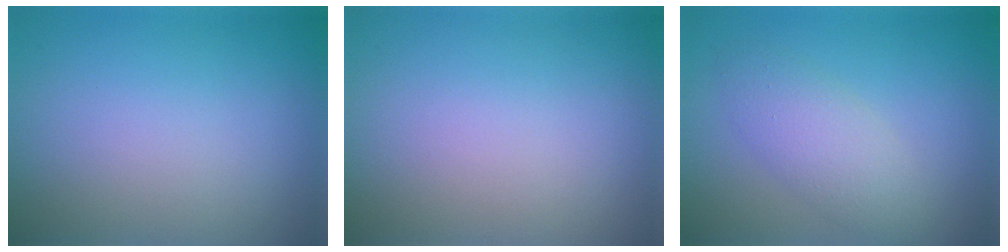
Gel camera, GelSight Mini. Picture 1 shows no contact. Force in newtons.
{"total": 0.0}
{"total": 3.3, "press": 3.3, "slide": 0.1}